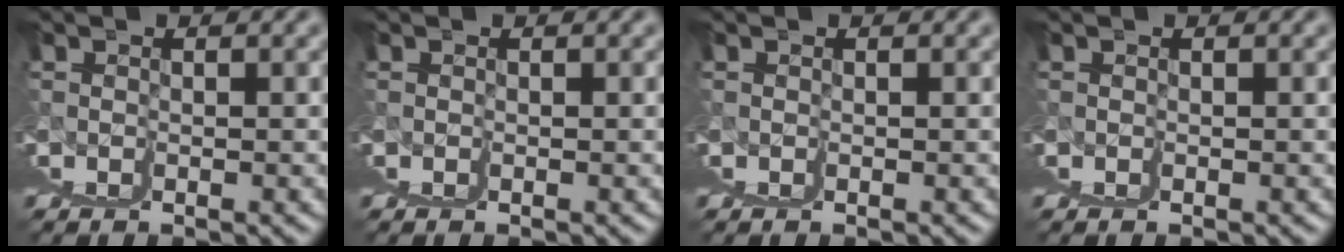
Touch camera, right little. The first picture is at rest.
{"total": 0.0}
{"total": 0.0}
{"total": 0.0}